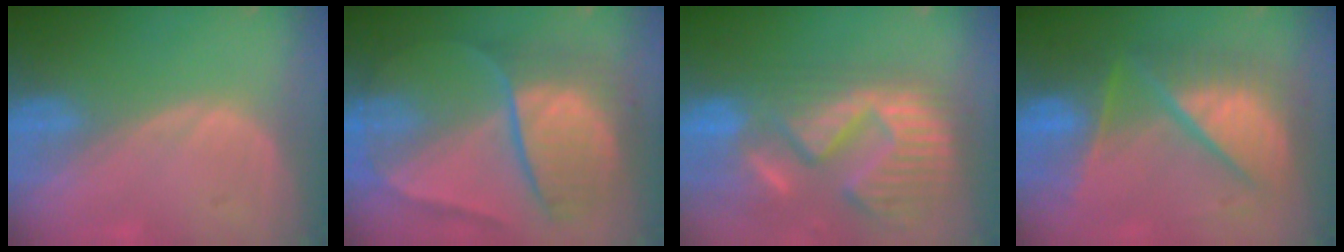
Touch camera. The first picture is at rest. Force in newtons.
{"total": 10.4, "press": 10.3, "slide": 1.1}
{"total": 15.1, "press": 12.6, "slide": 8.3}
{"total": 11.0, "press": 11.0, "slide": 1.3}